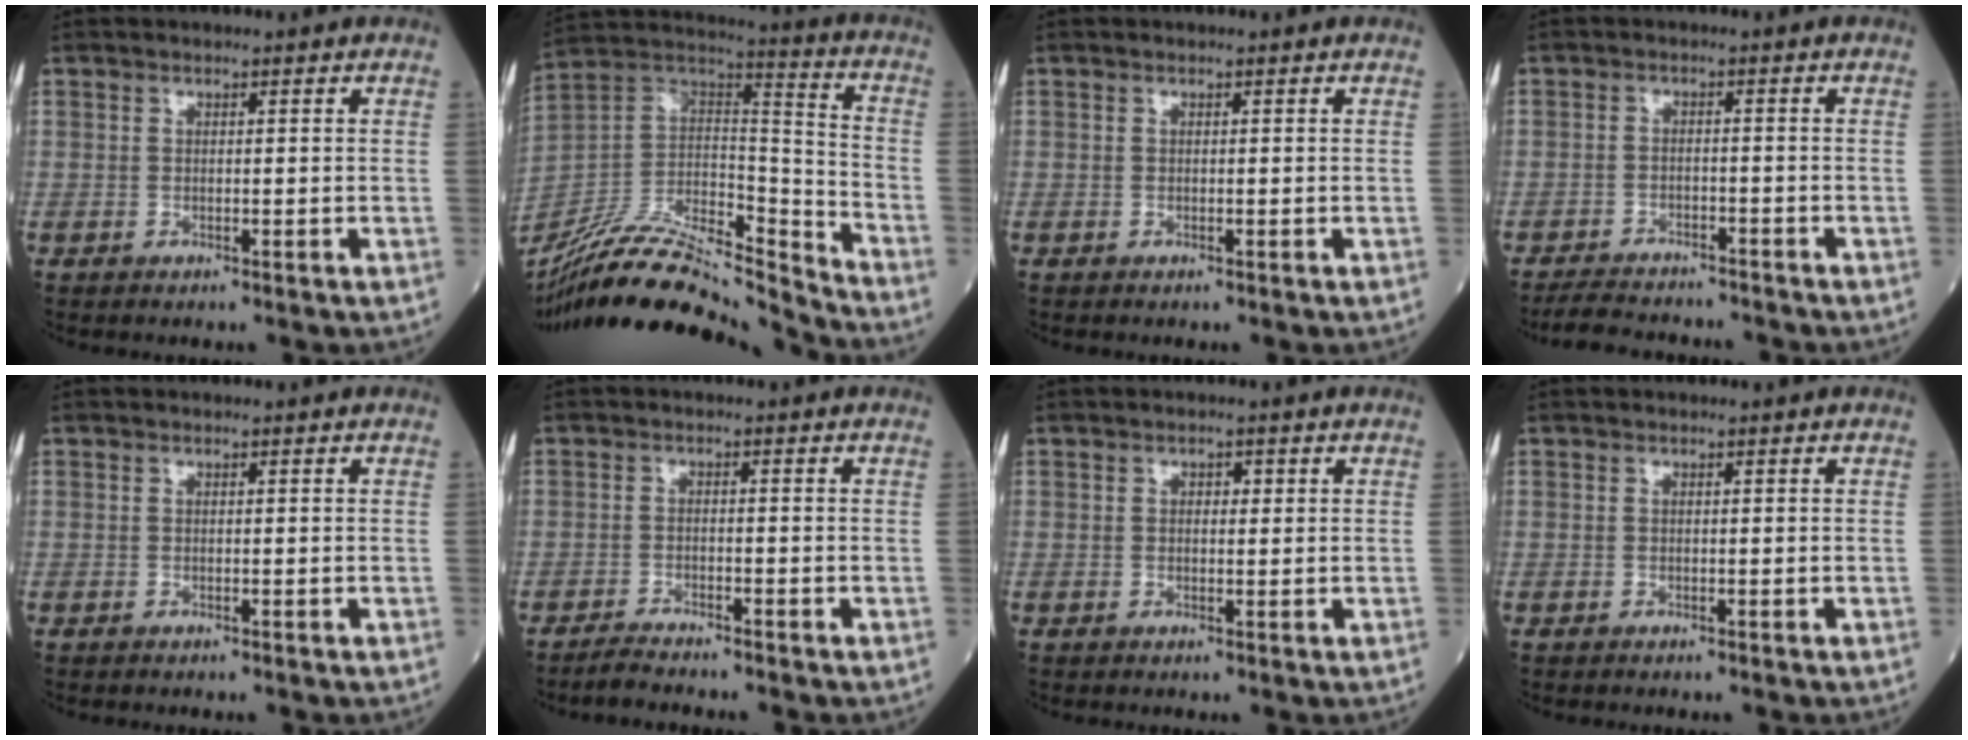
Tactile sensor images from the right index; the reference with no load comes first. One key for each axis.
{"total": 23.4, "fx": -21.4, "fy": 2.7, "fz": 9.1, "tx": -0.195, "ty": 0.007, "tz": -0.376}
{"total": 0.0}
{"total": 7.3, "fx": -6.8, "fy": 1.9, "fz": 1.8, "tx": -0.025, "ty": -0.006, "tz": -0.104}
{"total": 0.0}
{"total": 2.7, "fx": -2.6, "fy": -0.3, "fz": 0.6, "tx": -0.019, "ty": -0.011, "tz": -0.050}
{"total": 1.4, "fx": 0.4, "fy": 0.9, "fz": 1.0, "tx": -0.014, "ty": 0.002, "tz": 0.004}
{"total": 0.0}